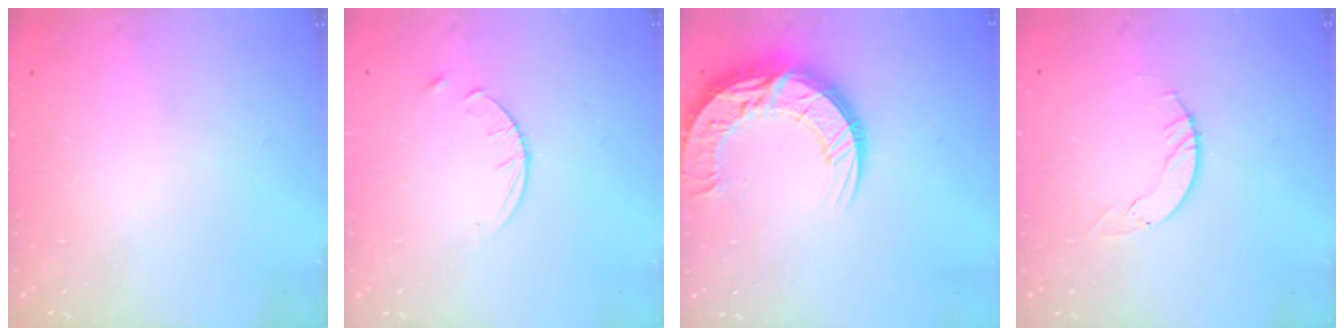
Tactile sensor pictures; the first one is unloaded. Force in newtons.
{"total": 5.6, "press": 5.5, "slide": 0.7}
{"total": 18.8, "press": 18.7, "slide": 1.5}
{"total": 4.0, "press": 4.0, "slide": 0.4}